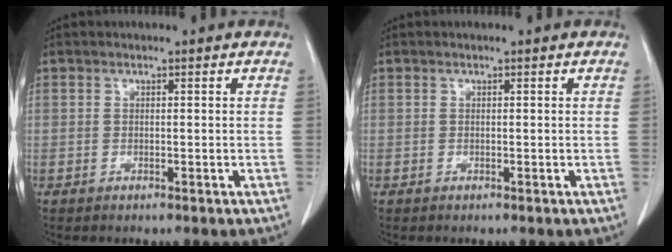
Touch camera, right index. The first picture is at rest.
{"total": 0.0}